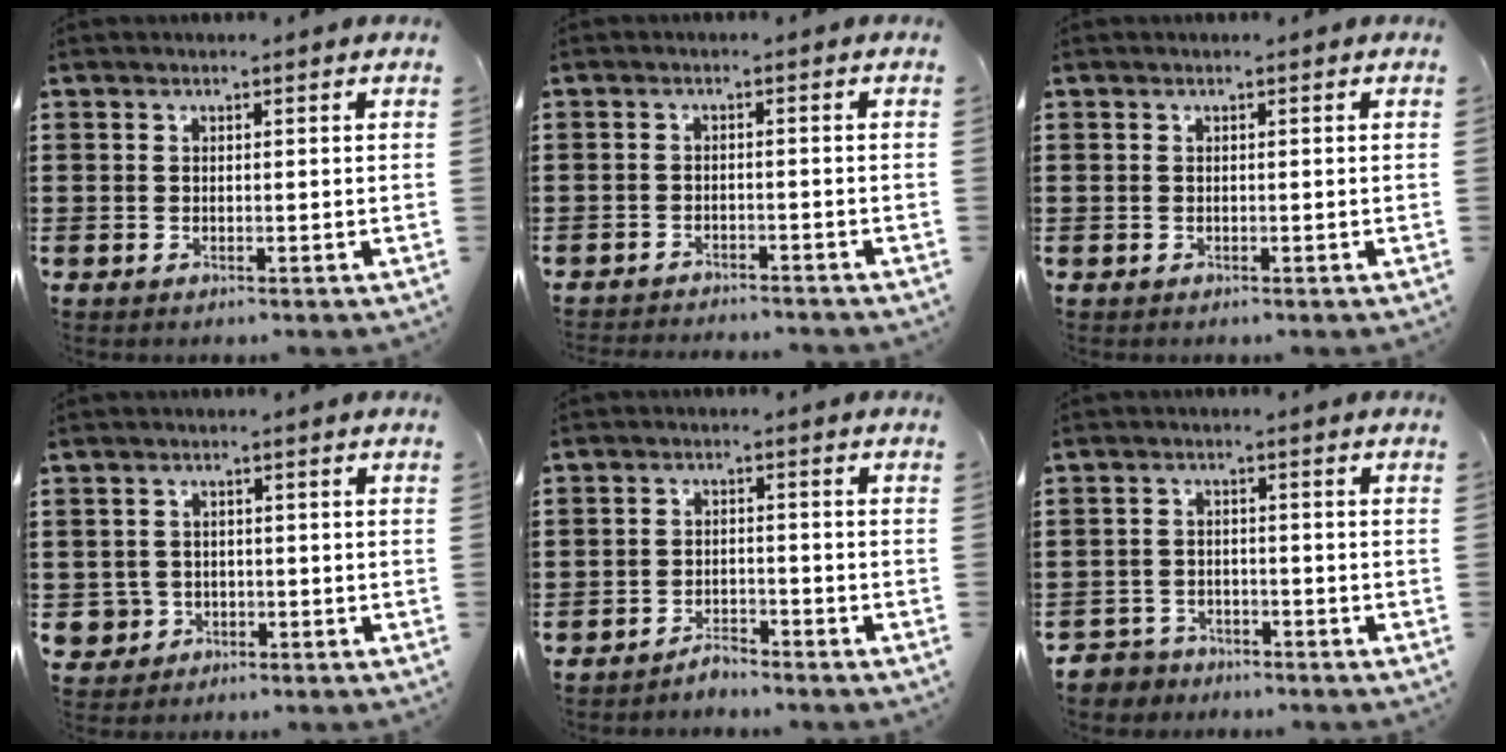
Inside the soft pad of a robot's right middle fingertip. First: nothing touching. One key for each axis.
{"total": 2.0, "fx": -2.0, "fy": 0.0, "fz": 0.0, "tx": -0.006, "ty": -0.001, "tz": -0.043}
{"total": 0.0}
{"total": 3.0, "fx": -1.0, "fy": 2.7, "fz": 0.6, "tx": -0.028, "ty": 0.000, "tz": -0.024}
{"total": 3.1, "fx": -3.1, "fy": 0.6, "fz": -0.1, "tx": -0.006, "ty": 0.004, "tz": -0.066}
{"total": 3.3, "fx": -3.1, "fy": 1.0, "fz": -0.3, "tx": -0.012, "ty": -0.003, "tz": -0.071}